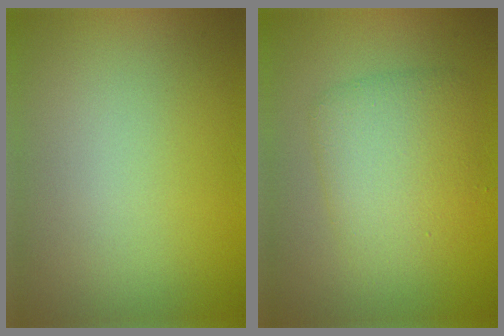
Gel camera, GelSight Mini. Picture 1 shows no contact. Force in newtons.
{"total": 4.2, "press": 4.2, "slide": 0.1}